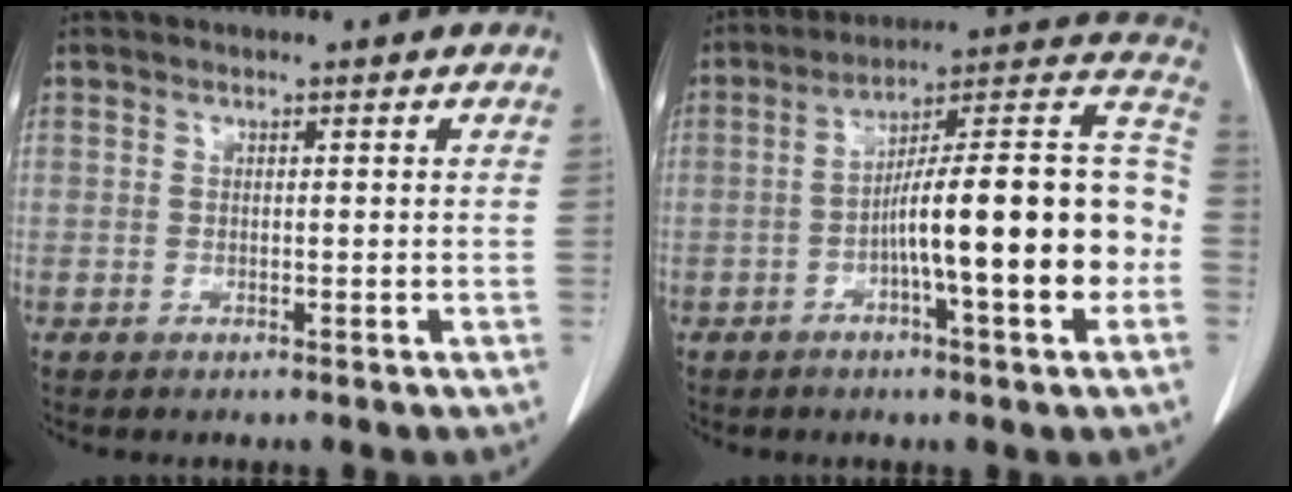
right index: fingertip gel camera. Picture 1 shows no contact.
{"total": 19.6, "force": [-3.9, 1.9, 19.1], "torque": [-0.259, 0.030, -0.060]}